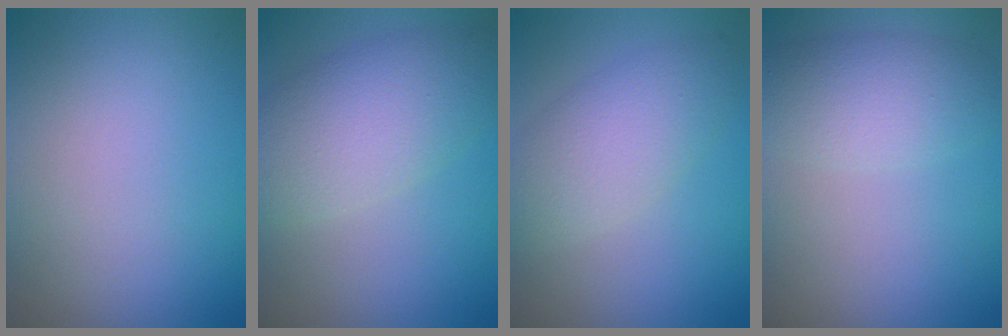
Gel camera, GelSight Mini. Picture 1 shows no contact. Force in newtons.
{"total": 6.1, "press": 6.1, "slide": 0.2}
{"total": 4.3, "press": 4.3, "slide": 0.3}
{"total": 3.7, "press": 3.7, "slide": 0.1}